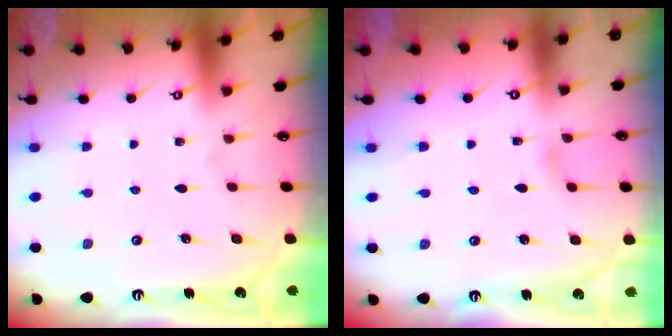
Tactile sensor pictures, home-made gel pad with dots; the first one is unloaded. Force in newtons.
{"total": 0.6, "press": 0.6, "slide": 0.1}